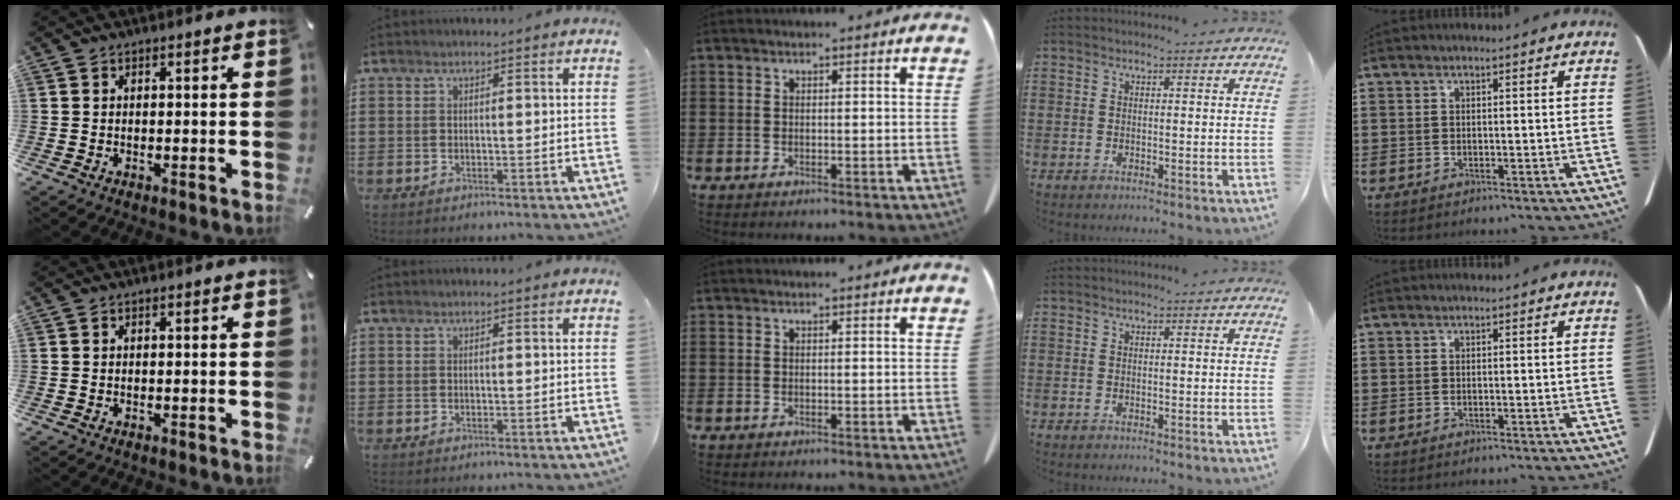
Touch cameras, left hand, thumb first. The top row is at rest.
{}